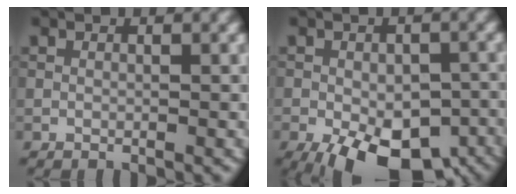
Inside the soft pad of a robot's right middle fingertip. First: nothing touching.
{"total": 11.9, "force": [-5.9, 6.0, 8.3], "torque": [-0.129, -0.038, -0.080]}